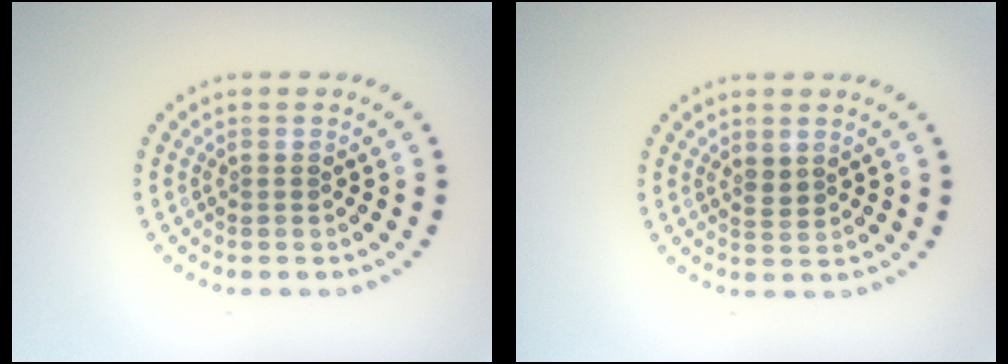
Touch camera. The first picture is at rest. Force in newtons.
{"total": 1.2, "press": 1.0, "slide": 0.6}